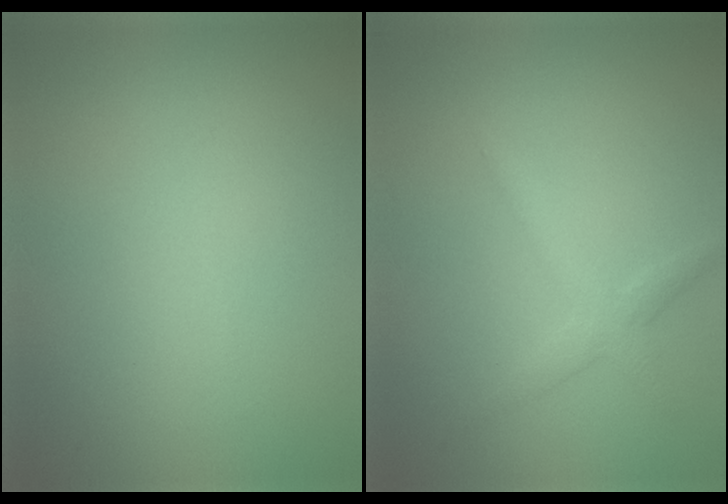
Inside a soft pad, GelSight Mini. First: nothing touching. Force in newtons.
{"total": 2.0, "press": 2.0, "slide": 0.0}